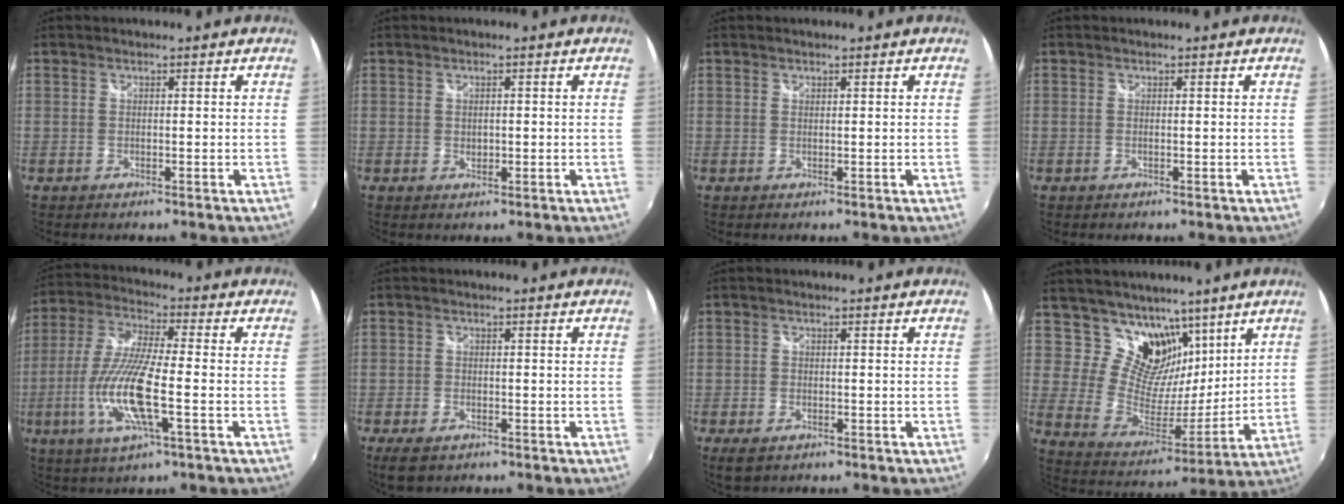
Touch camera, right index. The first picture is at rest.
{"total": 1.5, "force": [0.1, 1.1, 1.0], "torque": [-0.015, 0.000, 0.001]}
{"total": 0.0}
{"total": 0.5, "force": [-0.1, -0.1, 0.5], "torque": [-0.012, 0.001, -0.002]}
{"total": 14.5, "force": [-3.9, 2.5, 13.7], "torque": [-0.286, -0.013, -0.076]}
{"total": 4.7, "force": [-3.1, 2.4, 2.6], "torque": [-0.064, -0.017, -0.054]}
{"total": 3.5, "force": [-2.1, 1.9, 2.0], "torque": [-0.045, -0.013, -0.037]}
{"total": 13.7, "force": [9.0, 8.6, 5.7], "torque": [-0.098, -0.023, 0.168]}